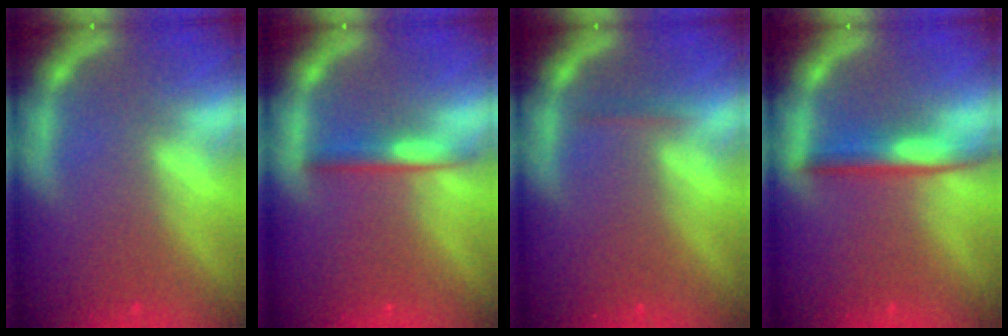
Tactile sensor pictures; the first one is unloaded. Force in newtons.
{"total": 2.4}
{"total": 0.9}
{"total": 3.5}